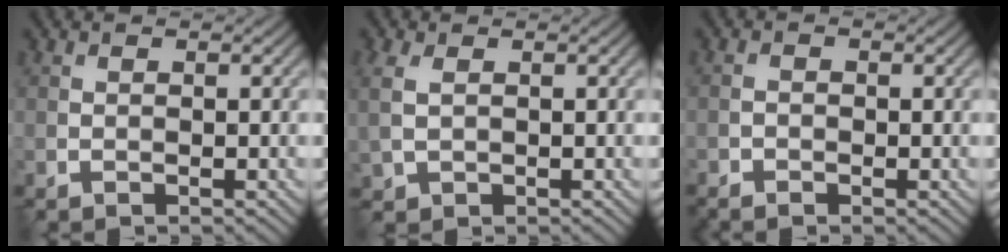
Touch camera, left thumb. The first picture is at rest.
{"total": 3.2, "force": [0.6, 2.2, 2.3], "torque": [-0.077, 0.003, 0.014]}
{"total": 1.5, "force": [-1.1, 0.8, 0.4], "torque": [-0.010, -0.001, -0.024]}